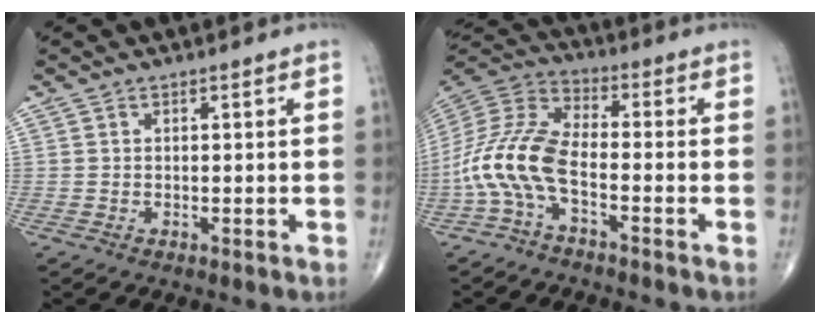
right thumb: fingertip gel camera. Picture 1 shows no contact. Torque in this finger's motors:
{"motor_torque": [1.09, 1.82, 1.63, -0.54, 0.18]}